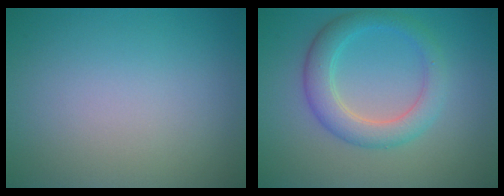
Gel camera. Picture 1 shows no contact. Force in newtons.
{"total": 4.0, "press": 4.0, "slide": 0.1}